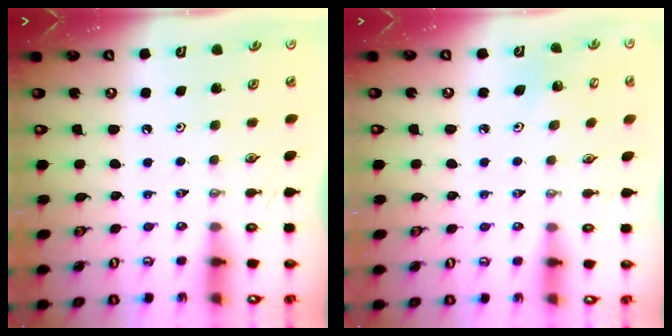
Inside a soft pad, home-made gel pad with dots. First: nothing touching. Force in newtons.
{"total": 3.0, "press": 2.9, "slide": 0.5}